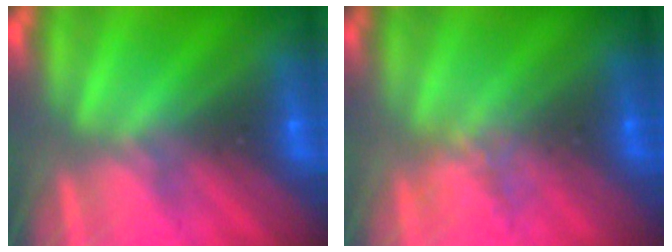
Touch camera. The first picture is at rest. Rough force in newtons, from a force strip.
{"total": 2.5}